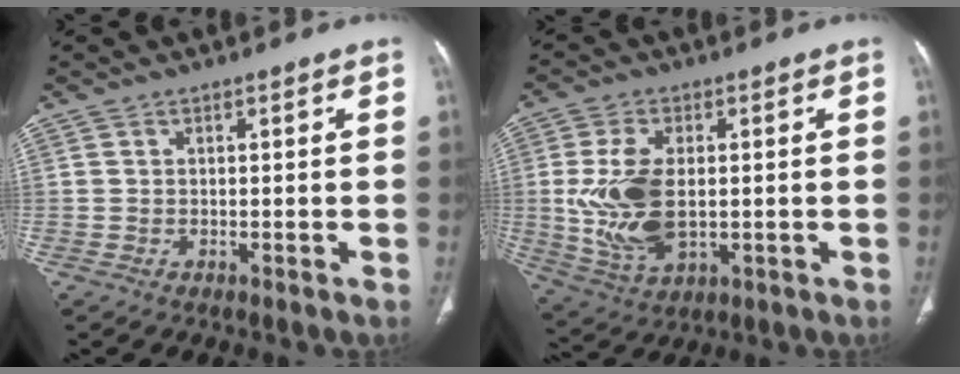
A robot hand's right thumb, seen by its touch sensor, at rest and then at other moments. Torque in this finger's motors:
{"motor_torque": [2.18, 2.09, 1.48, -0.06, 0.19]}